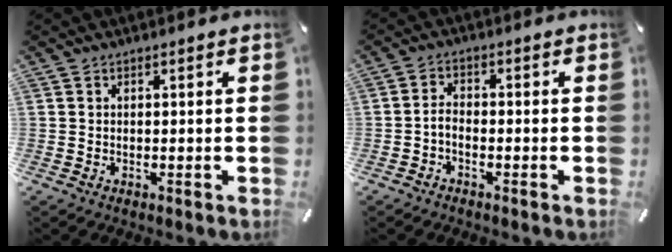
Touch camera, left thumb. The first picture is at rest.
{"total": 2.6, "force": [-1.5, 1.3, 1.6], "torque": [-0.035, 0.009, -0.032]}